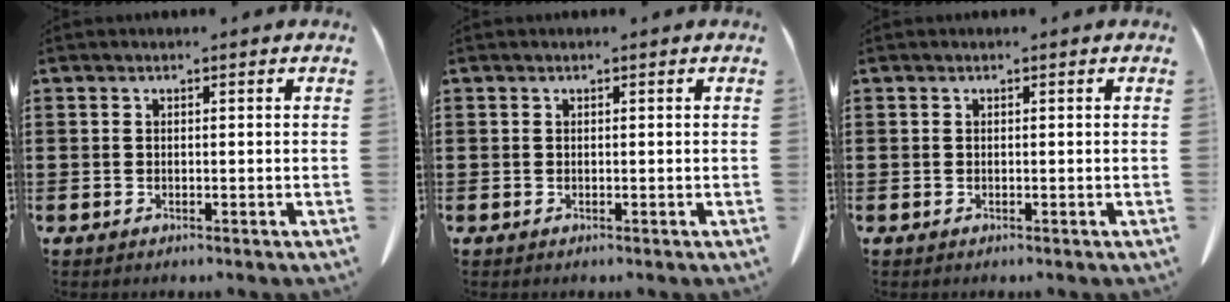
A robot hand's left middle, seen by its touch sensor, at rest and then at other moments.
{"total": 0.0}
{"total": 0.0}